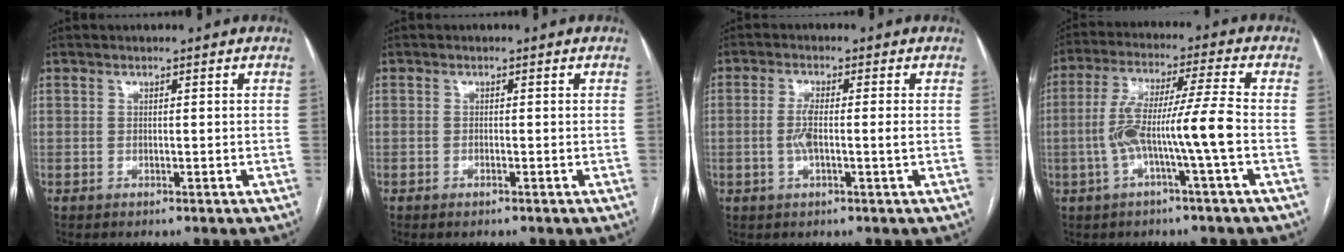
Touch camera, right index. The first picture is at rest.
{"total": 0.7, "force": [-0.5, 0.0, 0.5], "torque": [-0.010, -0.001, -0.008]}
{"total": 4.1, "force": [-0.5, 0.3, 4.0], "torque": [-0.084, -0.001, -0.010]}
{"total": 10.2, "force": [-2.4, -0.7, 9.9], "torque": [-0.198, 0.019, -0.046]}